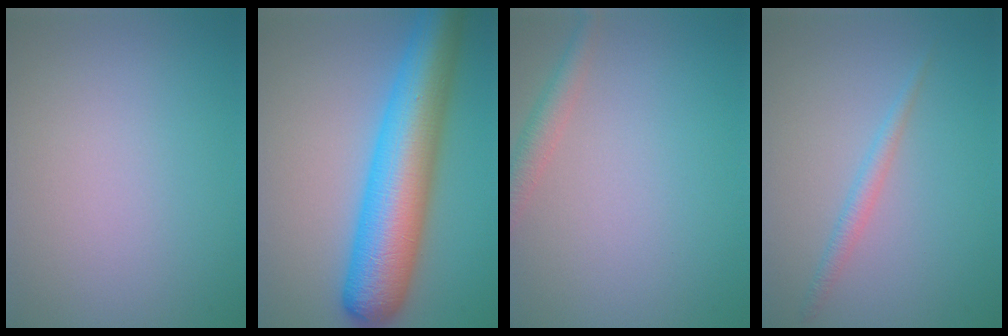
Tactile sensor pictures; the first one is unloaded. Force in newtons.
{"total": 10.6, "press": 10.6, "slide": 0.3}
{"total": 2.2, "press": 2.2, "slide": 0.1}
{"total": 1.5, "press": 1.4, "slide": 0.1}